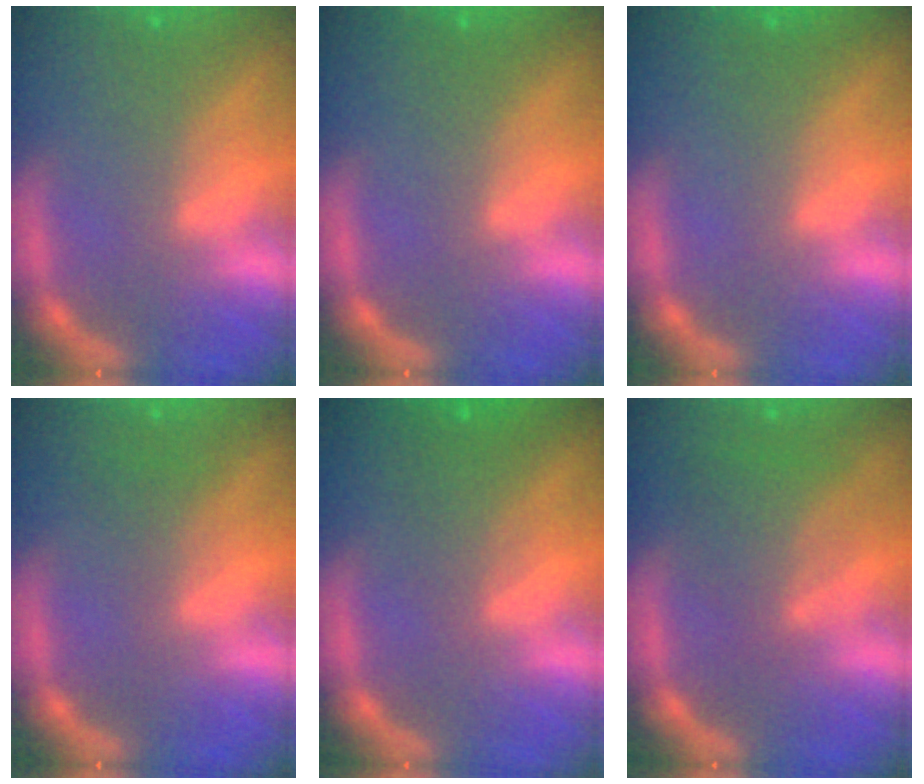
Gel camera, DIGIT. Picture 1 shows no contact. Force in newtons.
{"total": 0.0}
{"total": 0.0}
{"total": 1.5}
{"total": 2.5}
{"total": 4.0}